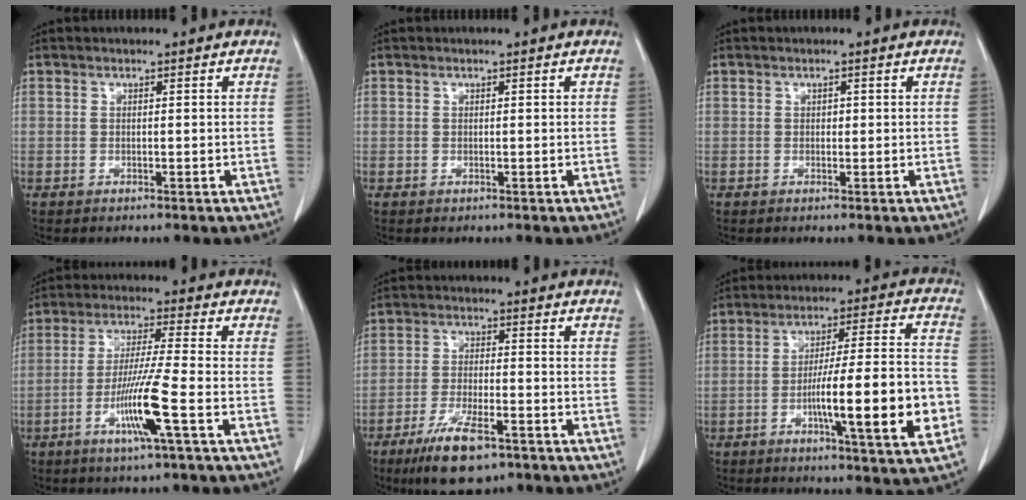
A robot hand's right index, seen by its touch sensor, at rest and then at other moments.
{"total": 0.0}
{"total": 0.7, "force": [0.1, 0.5, 0.4], "torque": [-0.004, 0.001, 0.001]}
{"total": 9.5, "force": [-3.6, -1.0, 8.7], "torque": [-0.169, -0.015, -0.071]}
{"total": 9.8, "force": [-6.3, 2.6, 7.0], "torque": [-0.132, -0.016, -0.105]}
{"total": 15.7, "force": [-4.4, 0.7, 15.1], "torque": [-0.239, 0.001, -0.068]}